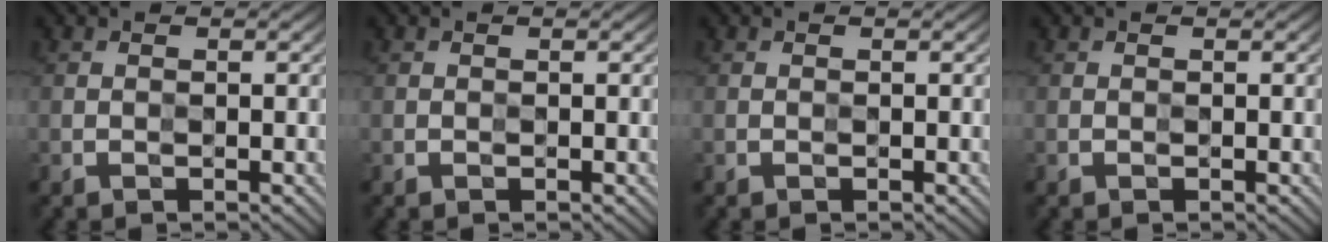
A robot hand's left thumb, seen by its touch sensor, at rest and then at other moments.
{"total": 0.0}
{"total": 0.0}
{"total": 0.0}